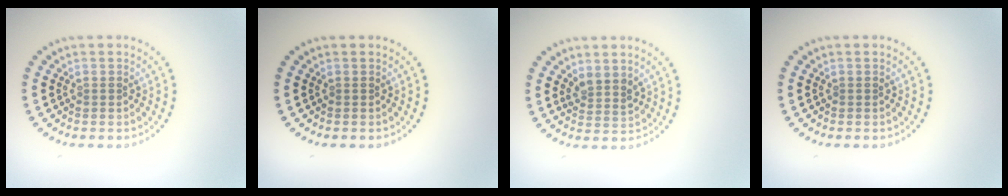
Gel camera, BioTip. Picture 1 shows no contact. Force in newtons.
{"total": 0.0}
{"total": 2.0, "press": 1.6, "slide": 1.2}
{"total": 0.0}